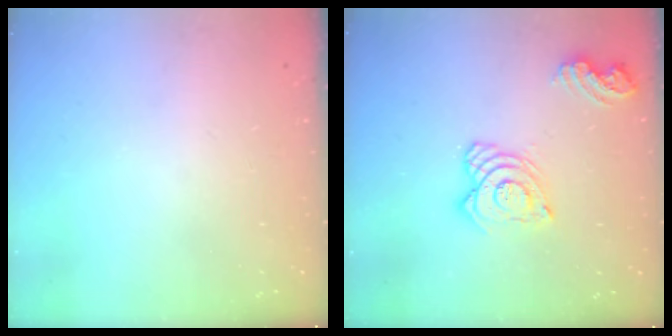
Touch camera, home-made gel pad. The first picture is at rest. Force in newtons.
{"total": 12.8, "press": 12.7, "slide": 1.4}